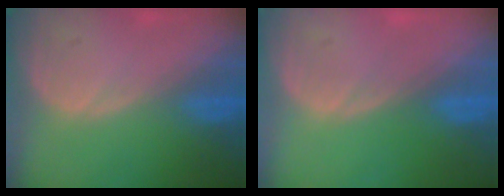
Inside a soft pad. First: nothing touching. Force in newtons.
{"total": 0.0}